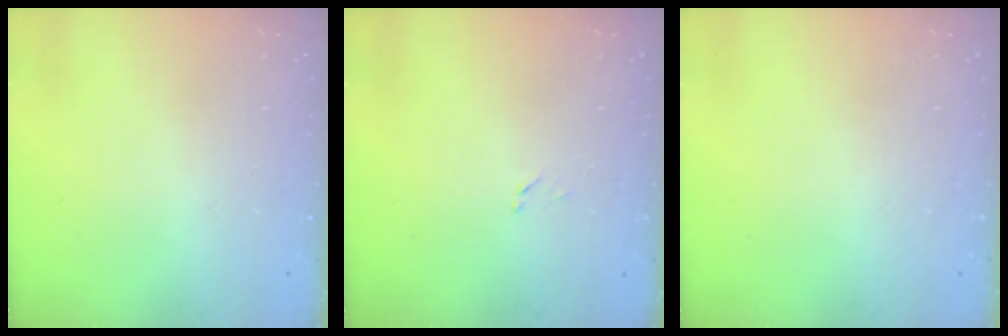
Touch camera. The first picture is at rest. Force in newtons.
{"total": 1.6, "press": 1.6, "slide": 0.2}
{"total": 0.0}